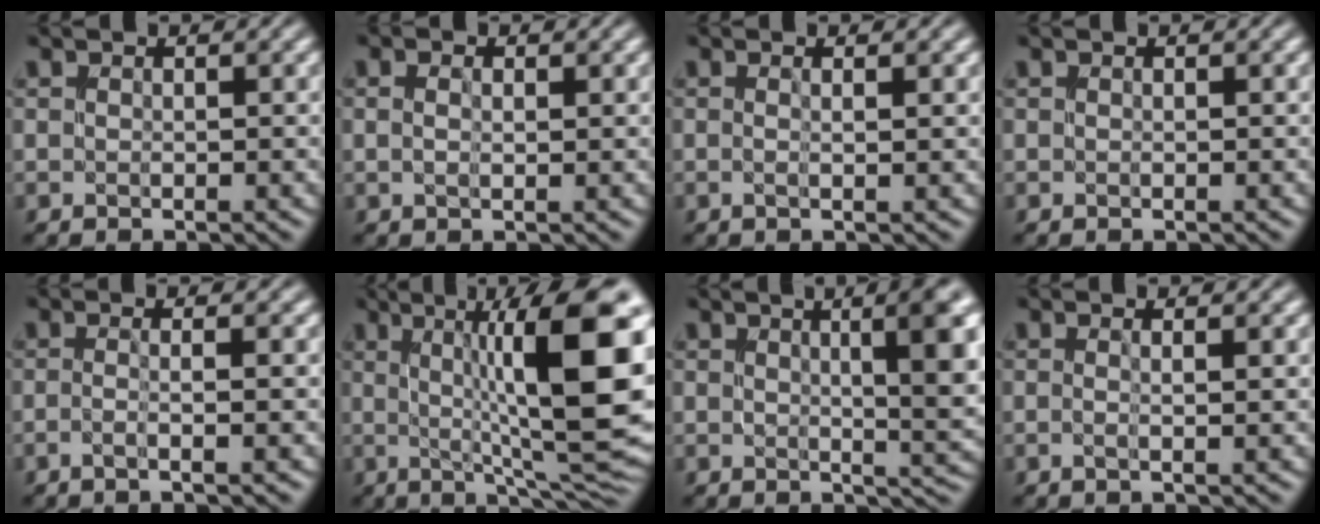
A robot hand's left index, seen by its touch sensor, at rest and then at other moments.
{"total": 1.6, "force": [0.5, 0.9, 1.3], "torque": [-0.020, -0.002, 0.002]}
{"total": 1.8, "force": [0.4, 0.7, 1.6], "torque": [-0.015, -0.004, -0.010]}
{"total": 0.0}
{"total": 3.4, "force": [0.1, 1.5, 3.1], "torque": [-0.026, -0.004, -0.028]}
{"total": 14.6, "force": [2.4, 3.5, 14.0], "torque": [-0.176, 0.005, 0.036]}
{"total": 8.3, "force": [2.2, 2.7, 7.5], "torque": [-0.066, 0.011, 0.027]}
{"total": 2.2, "force": [0.5, 0.8, 1.9], "torque": [-0.016, -0.003, -0.015]}